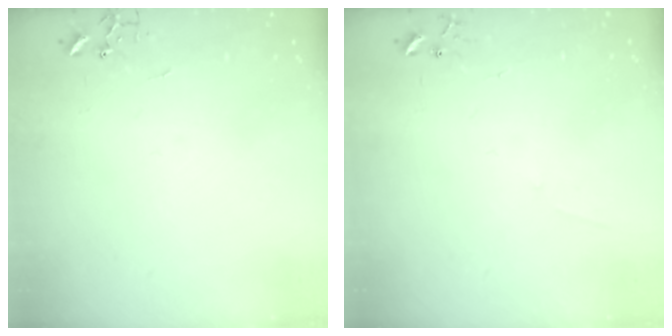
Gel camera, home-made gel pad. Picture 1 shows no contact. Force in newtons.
{"total": 3.8, "press": 3.7, "slide": 0.6}